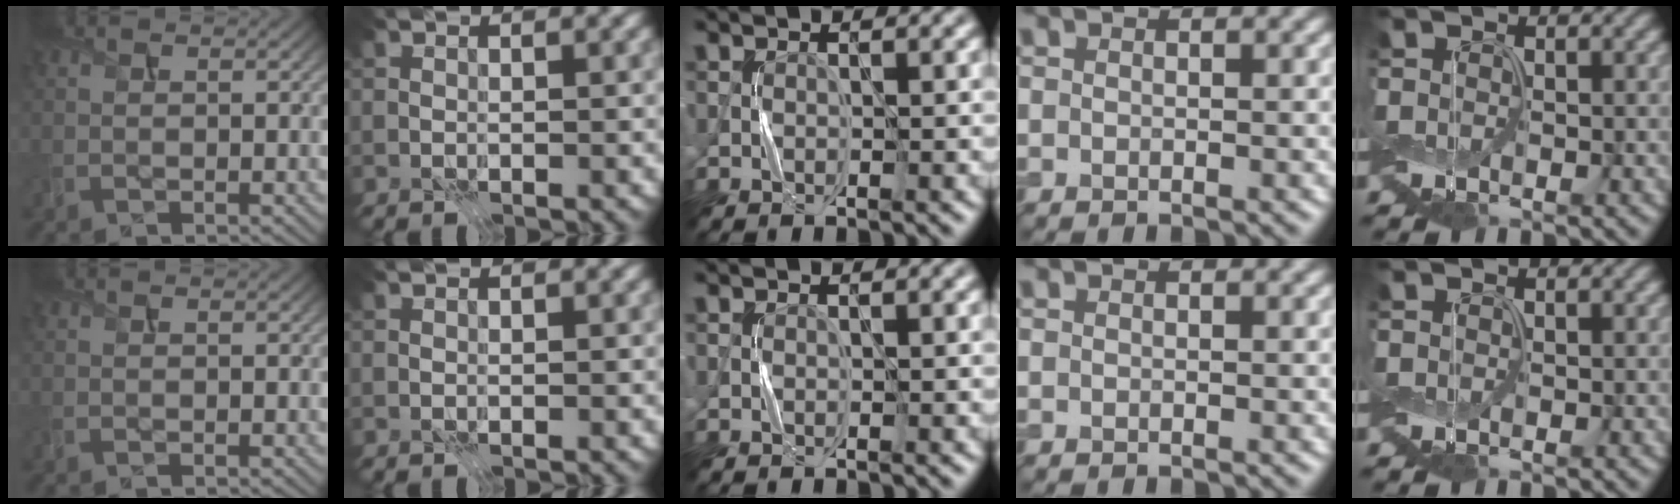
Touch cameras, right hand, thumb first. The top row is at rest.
{}